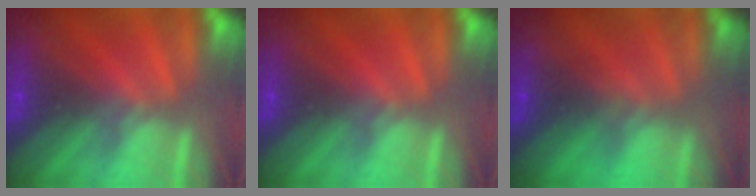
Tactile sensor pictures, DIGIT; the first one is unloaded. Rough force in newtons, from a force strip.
{"total": 0.0}
{"total": 1.3}